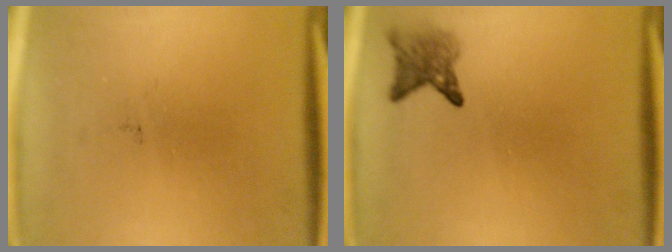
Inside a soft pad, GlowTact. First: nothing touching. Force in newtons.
{"total": 2.7}